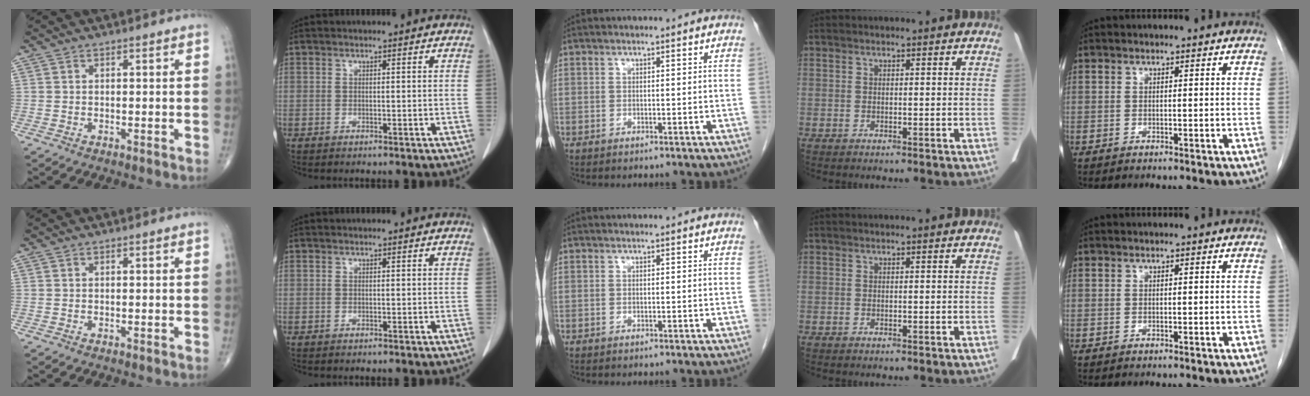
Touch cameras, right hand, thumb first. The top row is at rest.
{}